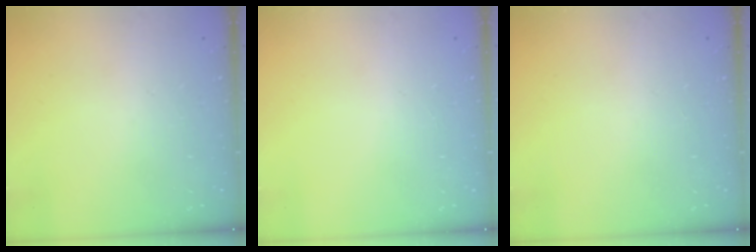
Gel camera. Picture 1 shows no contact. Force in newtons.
{"total": 0.0}
{"total": 0.0}